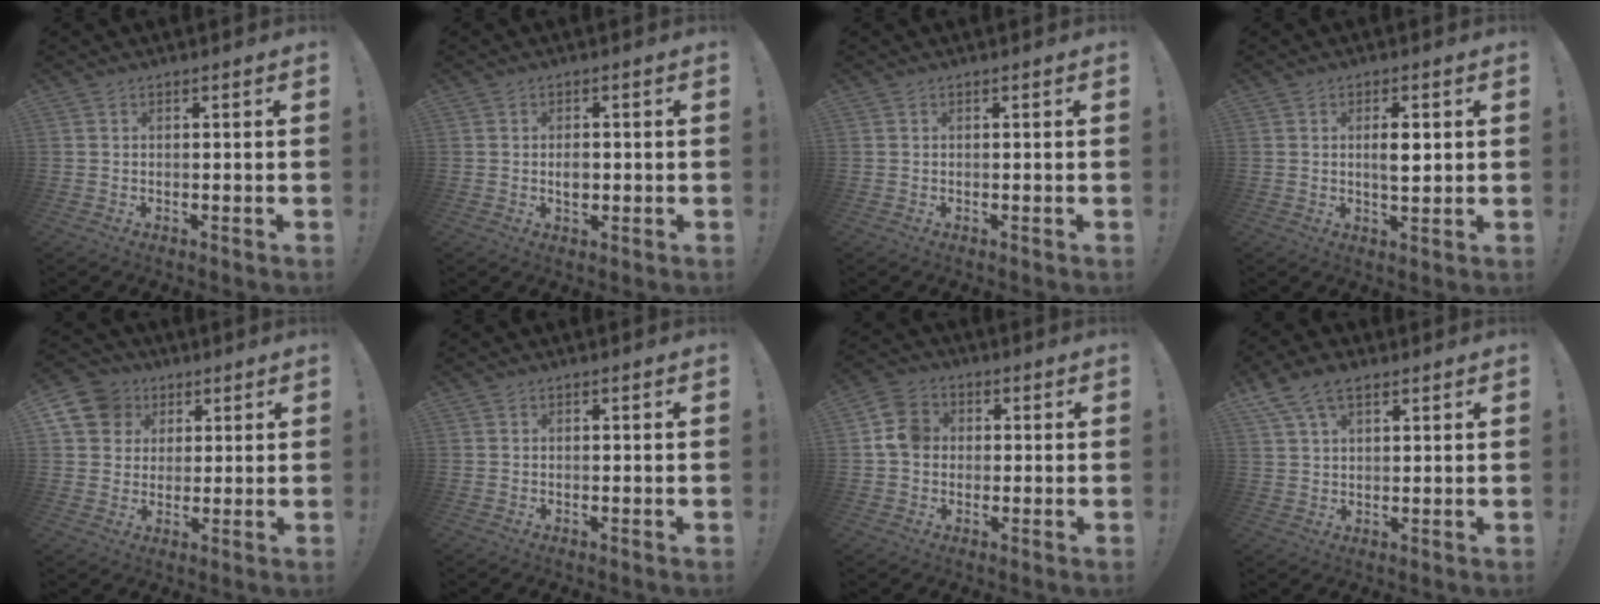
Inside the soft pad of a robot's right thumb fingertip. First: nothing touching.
{"total": 3.3, "force": [-0.5, 2.4, 2.2], "torque": [-0.018, -0.003, -0.014]}
{"total": 0.0}
{"total": 4.8, "force": [0.7, 1.8, 4.4], "torque": [-0.068, -0.004, 0.006]}
{"total": 11.1, "force": [4.5, 9.5, 3.8], "torque": [-0.057, -0.017, 0.093]}
{"total": 0.0}
{"total": 8.4, "force": [0.4, 7.1, 4.4], "torque": [-0.077, 0.016, 0.010]}
{"total": 8.5, "force": [4.9, 4.6, 5.2], "torque": [-0.097, -0.005, 0.096]}